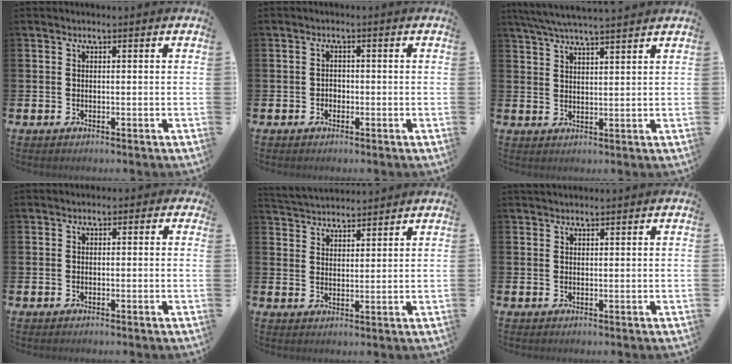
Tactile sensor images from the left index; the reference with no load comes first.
{"total": 1.2, "force": [-0.6, 1.0, 0.2], "torque": [-0.001, 0.002, -0.015]}
{"total": 5.4, "force": [5.1, 0.1, 1.9], "torque": [-0.054, -0.014, 0.092]}
{"total": 0.7, "force": [-0.2, 0.6, 0.3], "torque": [-0.001, 0.006, -0.008]}
{"total": 3.9, "force": [3.9, 0.7, -0.3], "torque": [-0.013, -0.018, 0.070]}
{"total": 2.0, "force": [1.9, 0.3, 0.5], "torque": [-0.008, -0.003, 0.034]}